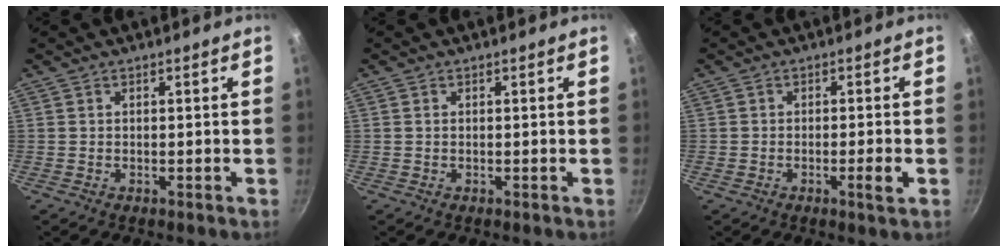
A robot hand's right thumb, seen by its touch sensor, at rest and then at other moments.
{"total": 0.0}
{"total": 2.8, "force": [-1.0, 0.3, 2.6], "torque": [-0.040, 0.007, -0.015]}